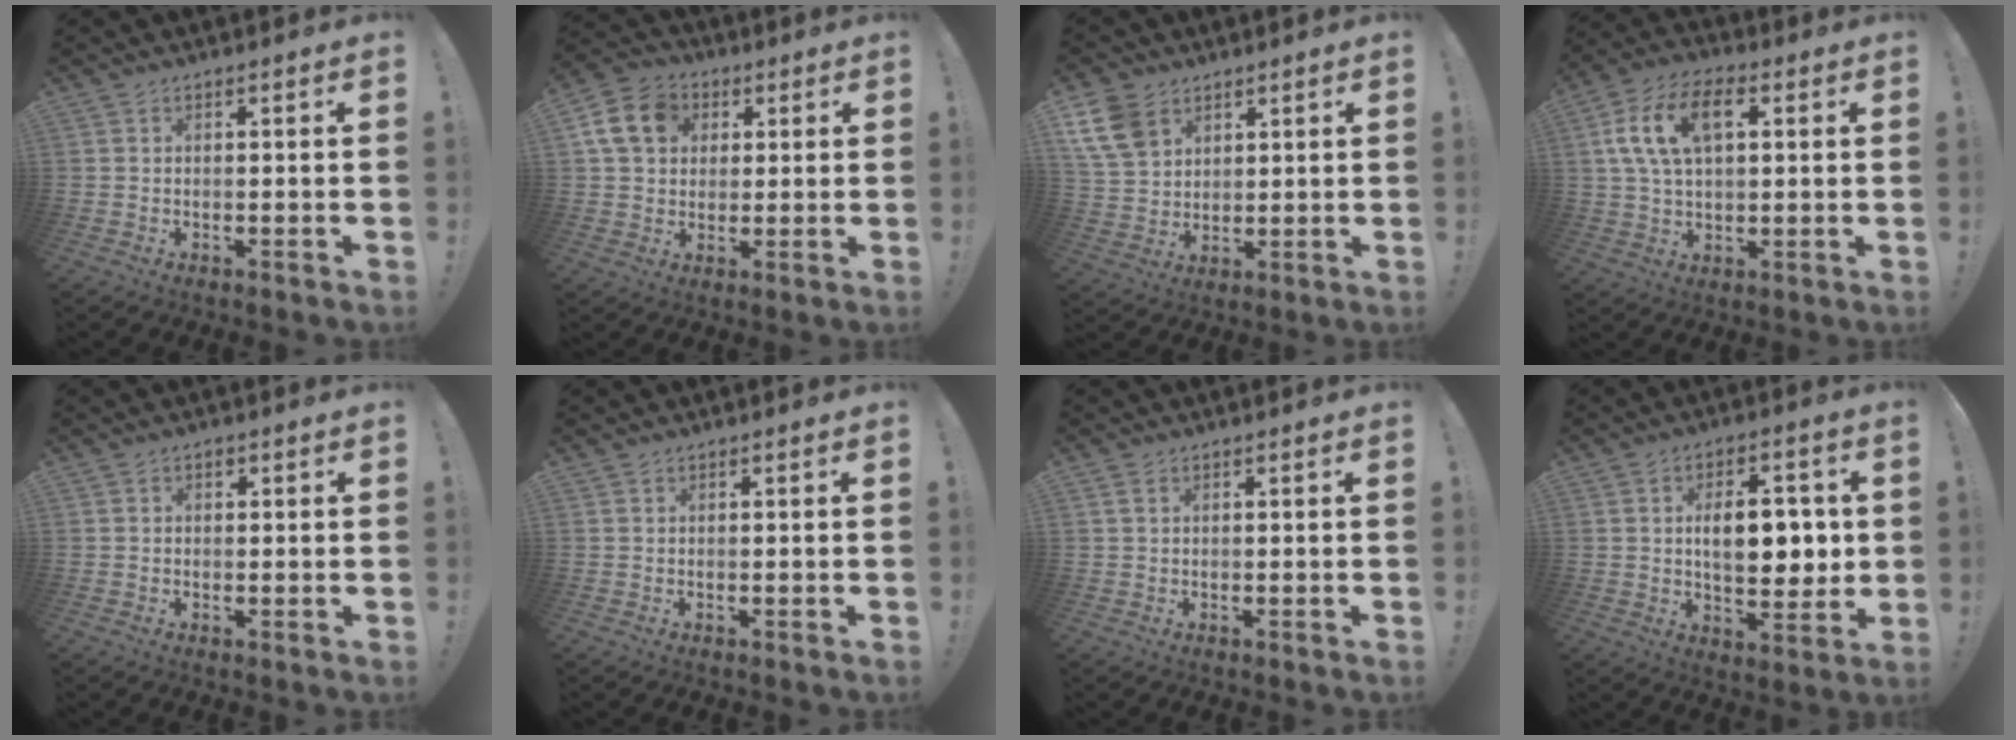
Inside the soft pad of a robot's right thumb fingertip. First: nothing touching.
{"total": 13.2, "force": [3.7, 10.7, 6.7], "torque": [-0.107, 0.002, 0.078]}
{"total": 11.4, "force": [6.3, 7.9, 5.3], "torque": [-0.103, -0.023, 0.130]}
{"total": 14.1, "force": [4.1, 8.1, 10.8], "torque": [-0.200, 0.003, 0.073]}
{"total": 1.0, "force": [0.1, 1.0, 0.3], "torque": [-0.003, 0.002, 0.001]}
{"total": 0.0}
{"total": 1.5, "force": [0.7, 0.8, 0.9], "torque": [-0.013, 0.001, 0.012]}
{"total": 12.1, "force": [1.1, 6.5, 10.1], "torque": [-0.136, 0.004, 0.019]}